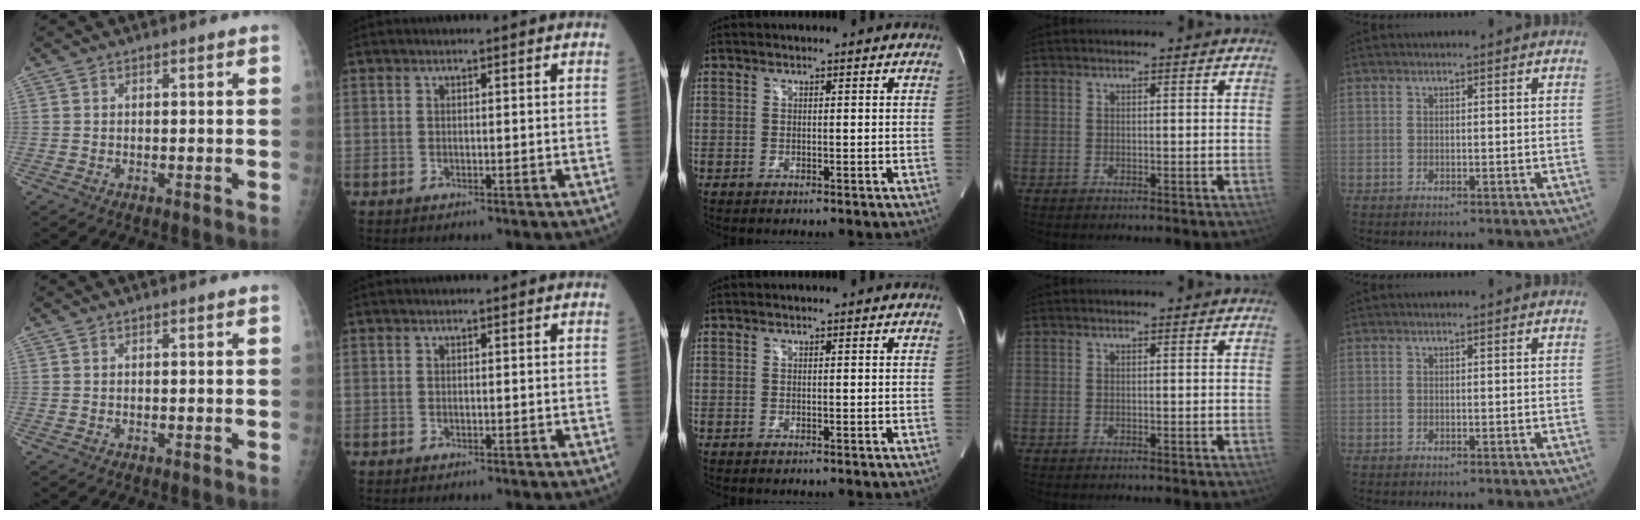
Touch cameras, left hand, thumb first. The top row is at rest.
{}